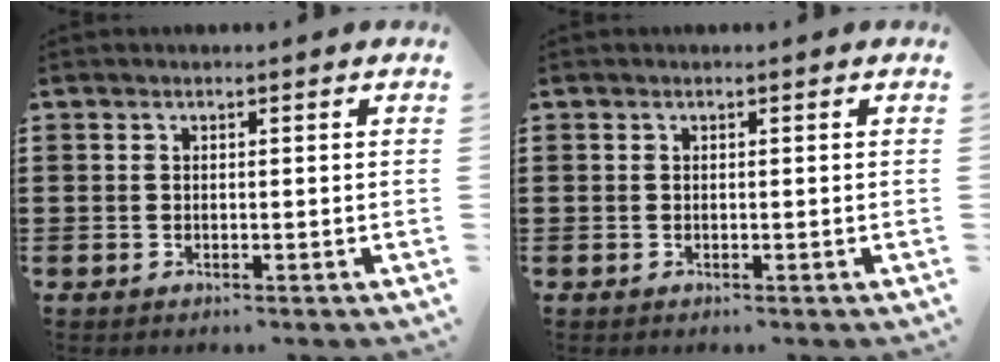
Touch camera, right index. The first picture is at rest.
{"total": 0.0}